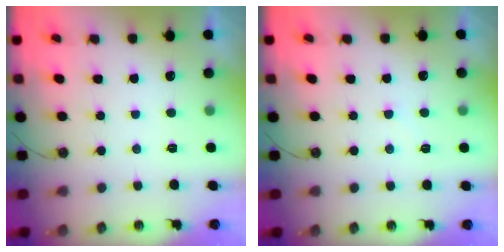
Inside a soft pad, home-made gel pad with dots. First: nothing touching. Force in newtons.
{"total": 2.4, "press": 2.4, "slide": 0.4}